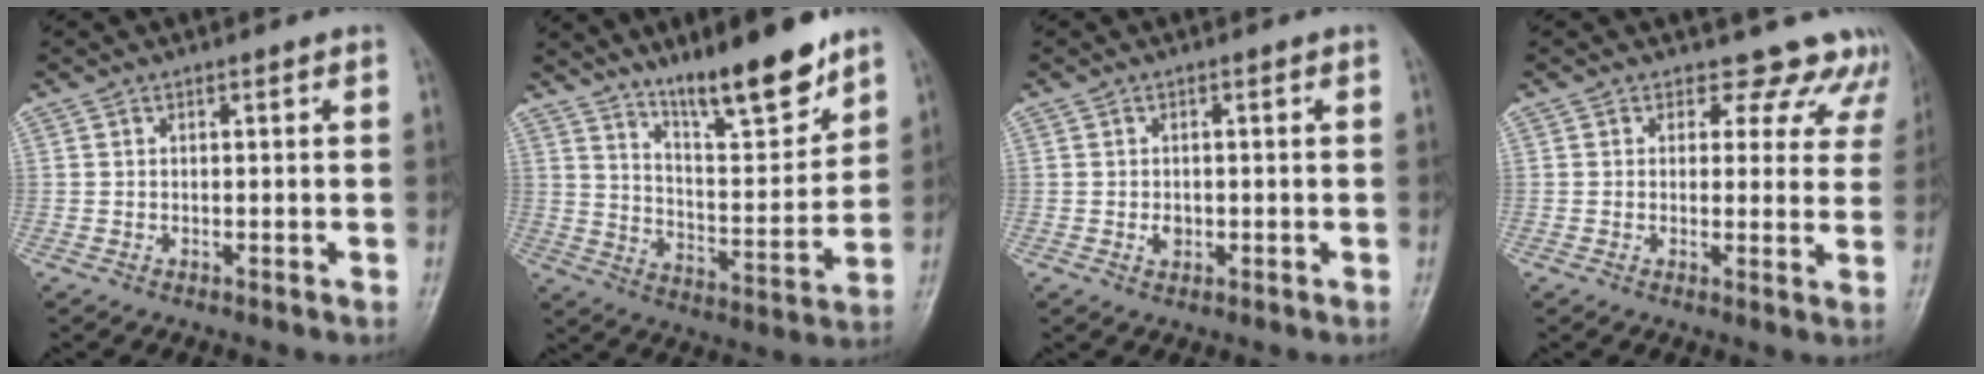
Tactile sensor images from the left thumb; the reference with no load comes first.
{"total": 15.0, "force": [11.3, 3.2, 9.4], "torque": [-0.122, -0.083, 0.194]}
{"total": 1.7, "force": [-0.2, 1.3, 1.0], "torque": [-0.009, 0.001, -0.003]}
{"total": 10.1, "force": [8.7, 5.2, 0.7], "torque": [0.050, -0.040, 0.067]}